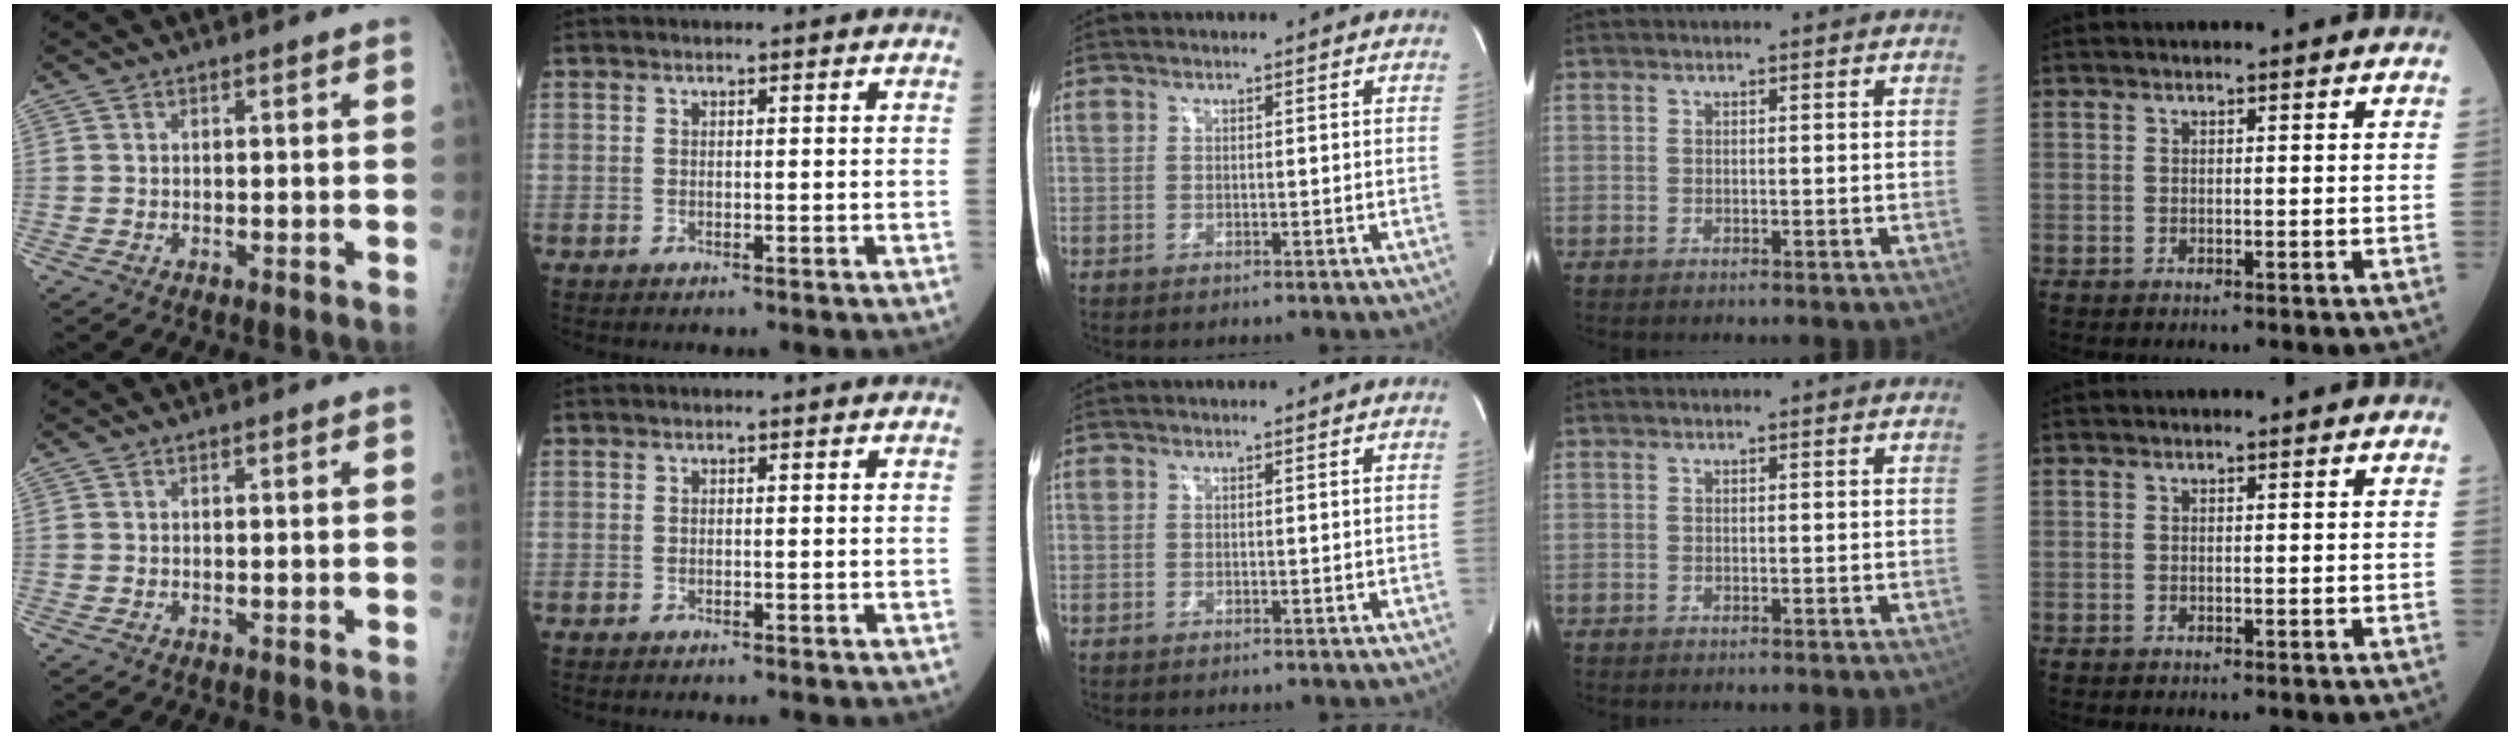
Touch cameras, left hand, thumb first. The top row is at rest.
{}